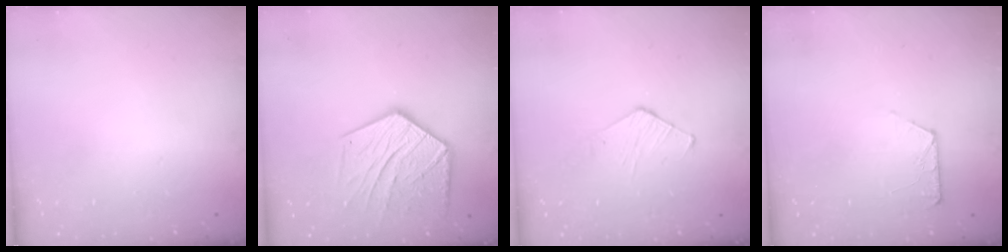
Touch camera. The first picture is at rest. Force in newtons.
{"total": 17.6, "press": 17.6, "slide": 1.0}
{"total": 4.3, "press": 4.3, "slide": 0.4}
{"total": 6.6, "press": 6.5, "slide": 0.8}